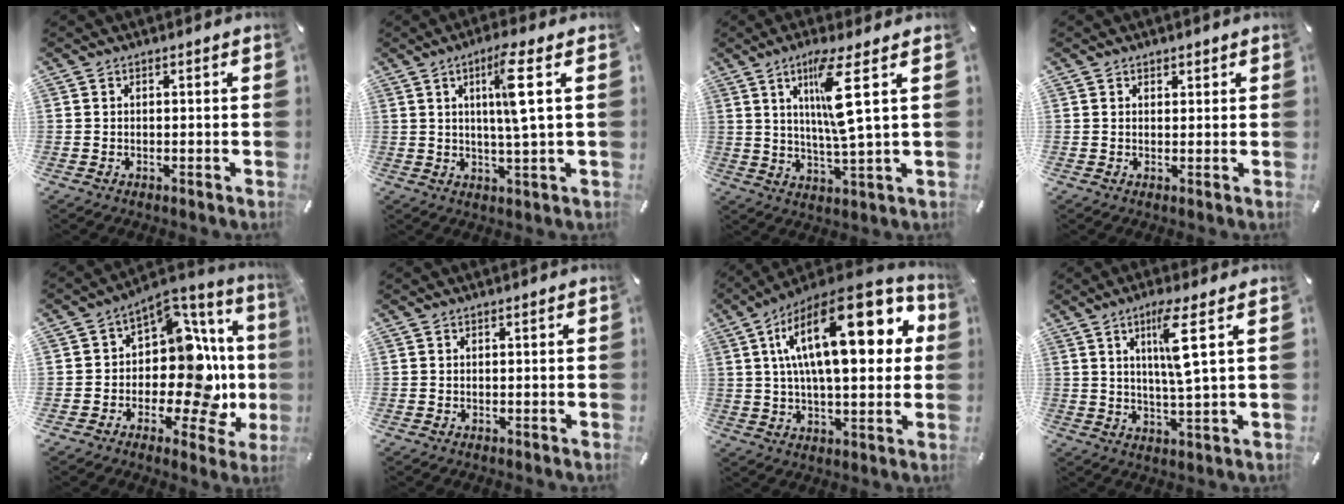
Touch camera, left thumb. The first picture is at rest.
{"total": 8.4, "force": [2.5, 0.1, 8.0], "torque": [-0.145, -0.005, 0.031]}
{"total": 11.4, "force": [4.2, 0.7, 10.5], "torque": [-0.201, -0.006, 0.061]}
{"total": 1.1, "force": [0.7, 0.9, -0.1], "torque": [0.010, -0.001, 0.012]}
{"total": 17.0, "force": [-1.4, 9.4, 14.1], "torque": [-0.208, -0.033, -0.029]}
{"total": 0.0}
{"total": 24.7, "force": [7.7, 10.4, 21.0], "torque": [-0.355, -0.028, 0.112]}
{"total": 8.8, "force": [3.2, 0.5, 8.2], "torque": [-0.151, -0.005, 0.046]}